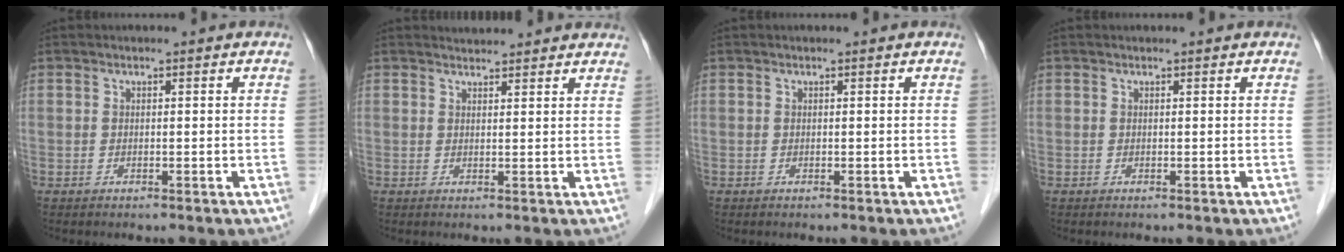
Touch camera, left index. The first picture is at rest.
{"total": 4.1, "force": [4.0, 0.6, 0.5], "torque": [-0.012, 0.013, 0.042]}
{"total": 0.0}
{"total": 0.0}